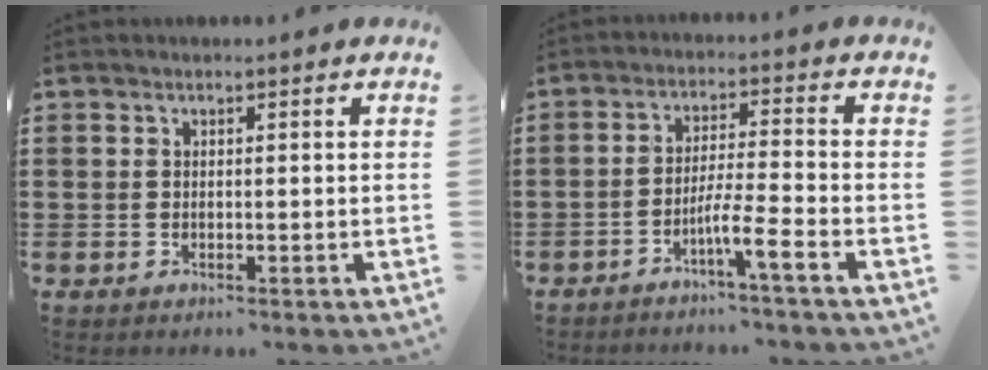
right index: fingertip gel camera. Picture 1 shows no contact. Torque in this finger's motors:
{"motor_torque": [0.13, 0.04, 0.26, 0.08]}